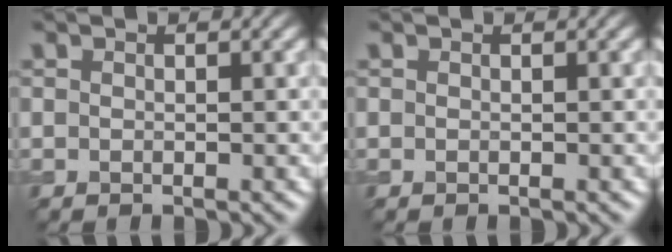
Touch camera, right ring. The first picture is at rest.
{"total": 0.0}